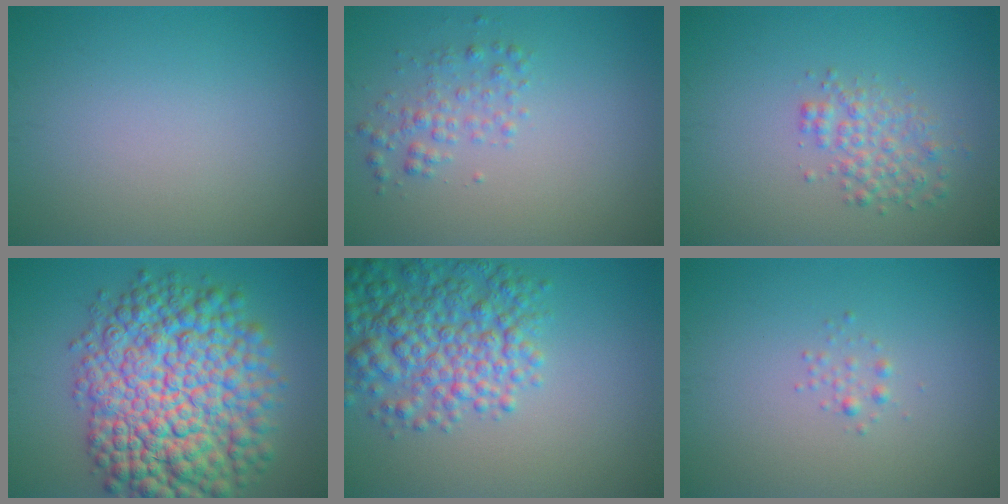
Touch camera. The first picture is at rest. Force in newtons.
{"total": 1.9, "press": 1.9, "slide": 0.1}
{"total": 2.6, "press": 2.6, "slide": 0.1}
{"total": 14.1, "press": 14.1, "slide": 0.3}
{"total": 6.7, "press": 6.7, "slide": 0.2}
{"total": 0.8, "press": 0.8, "slide": 0.0}